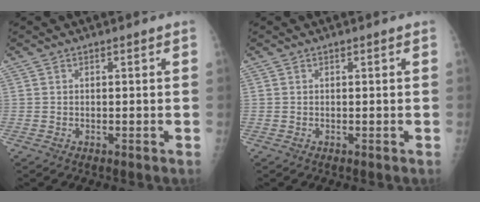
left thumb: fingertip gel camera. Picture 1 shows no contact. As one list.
[{"total": 0.0}]